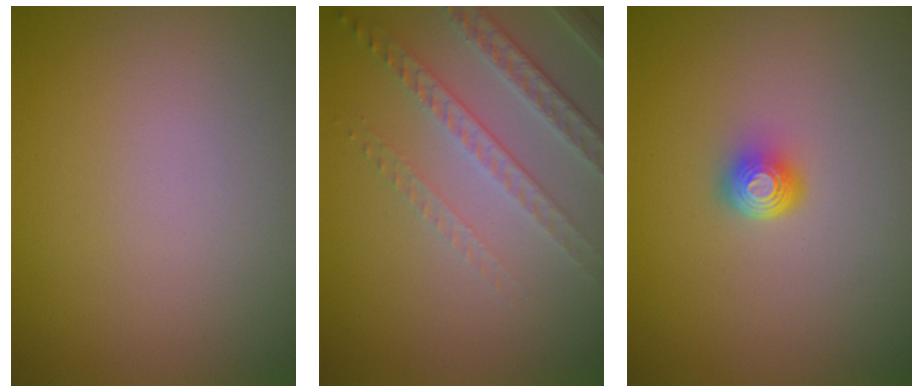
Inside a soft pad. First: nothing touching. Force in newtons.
{"total": 4.7, "press": 3.1, "slide": 3.4}
{"total": 2.0, "press": 1.3, "slide": 1.5}